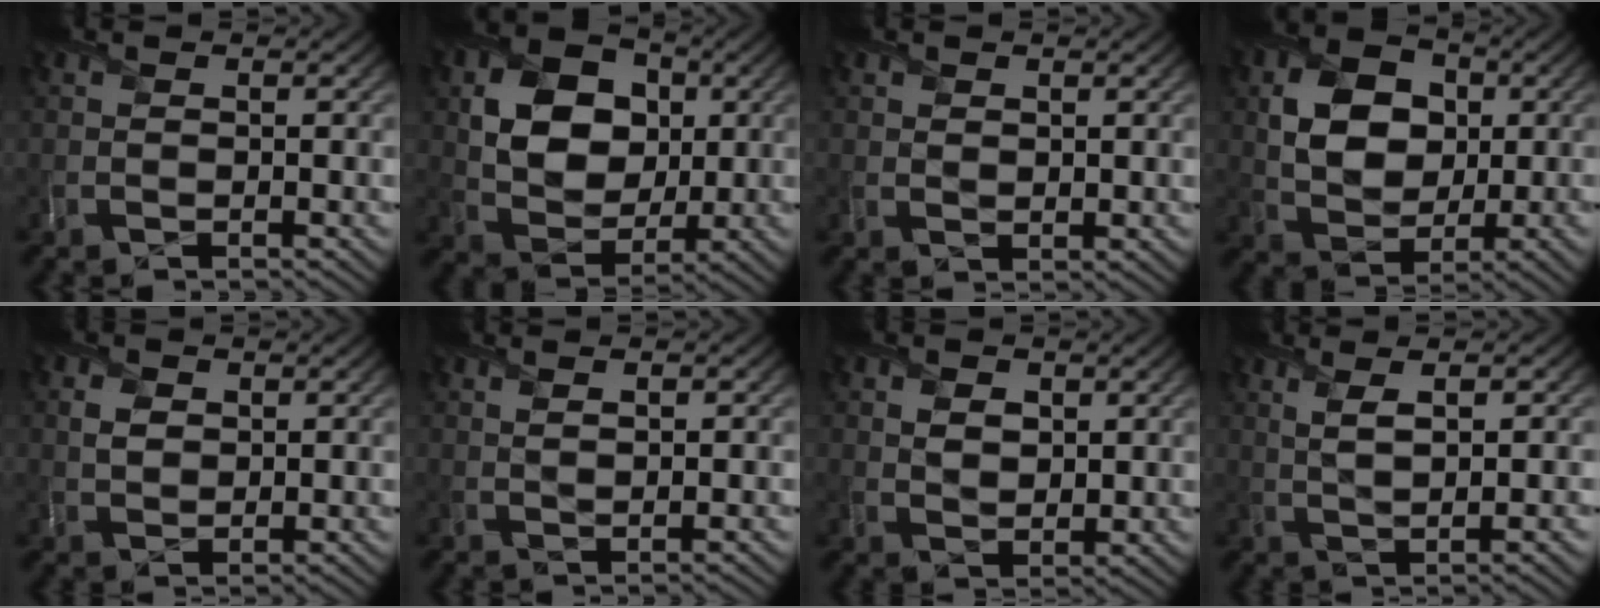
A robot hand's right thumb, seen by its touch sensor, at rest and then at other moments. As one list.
[{"total": 9.7, "force": [2.2, 7.3, 5.9], "torque": [-0.127, 0.003, 0.031]}, {"total": 1.3, "force": [0.9, 0.9, 0.4], "torque": [-0.008, -0.002, 0.020]}, {"total": 8.5, "force": [1.6, 6.3, 5.5], "torque": [-0.110, 0.006, 0.025]}, {"total": 2.5, "force": [1.0, 1.8, 1.4], "torque": [-0.033, 0.001, 0.018]}, {"total": 1.4, "force": [0.8, 0.1, 1.2], "torque": [-0.019, 0.002, 0.016]}, {"total": 3.6, "force": [1.6, 2.5, 2.0], "torque": [-0.045, -0.004, 0.026]}, {"total": 4.9, "force": [1.7, 1.1, 4.5], "torque": [-0.069, 0.016, 0.026]}]